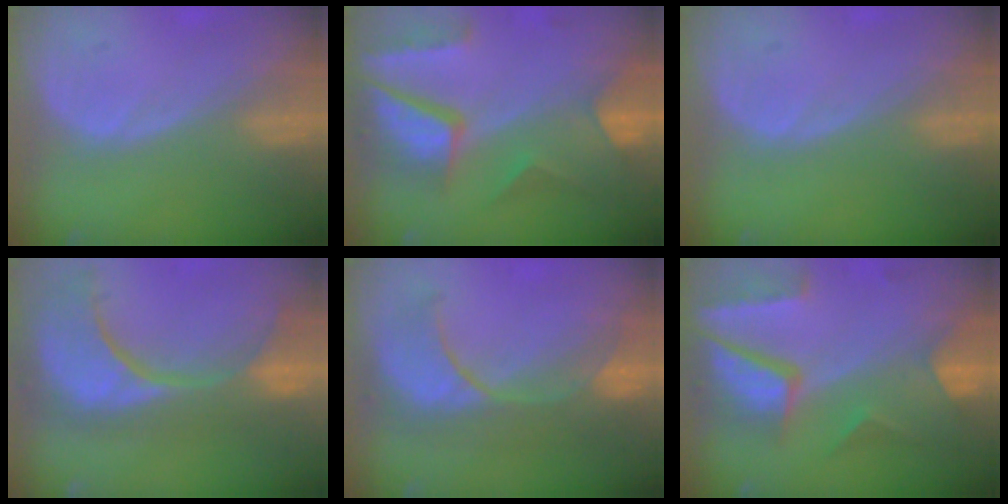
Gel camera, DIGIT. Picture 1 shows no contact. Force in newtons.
{"total": 10.4, "press": 8.8, "slide": 5.5}
{"total": 0.0}
{"total": 13.2, "press": 11.6, "slide": 6.2}
{"total": 9.9, "press": 9.1, "slide": 3.9}
{"total": 10.4, "press": 8.7, "slide": 5.7}